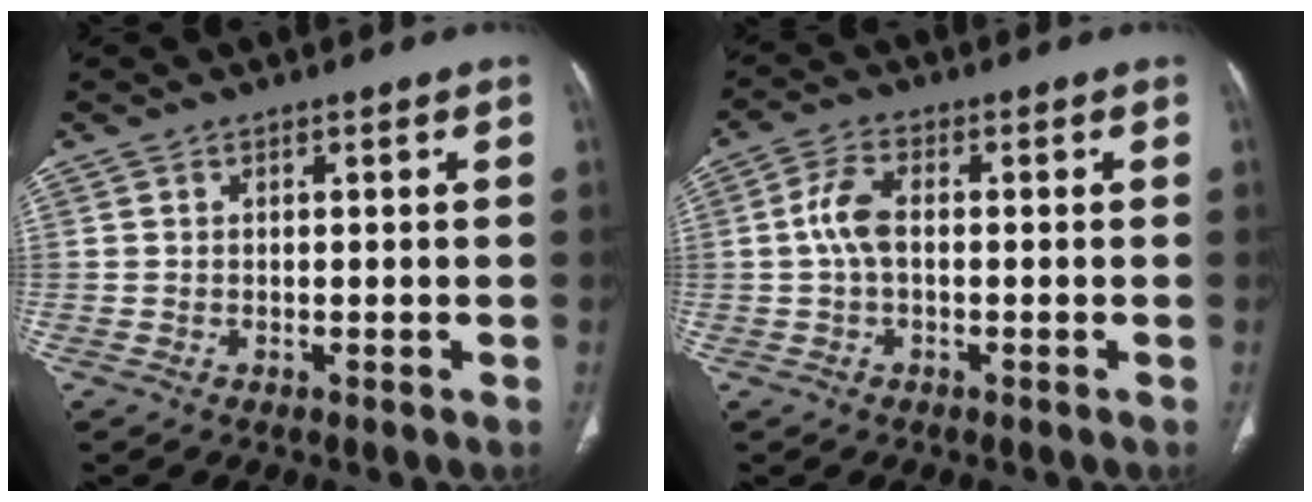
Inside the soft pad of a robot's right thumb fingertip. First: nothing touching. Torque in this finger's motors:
{"motor_torque": [0.01, 0.01, 0.39, -0.30, 0.01]}